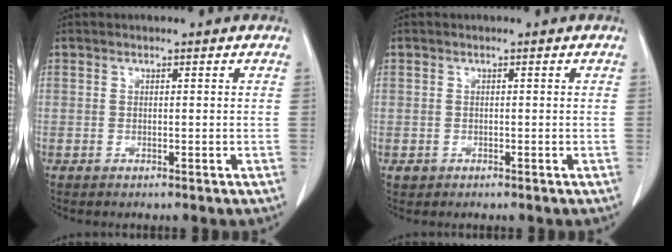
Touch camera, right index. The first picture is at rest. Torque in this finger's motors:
{"motor_torque": [-0.20, -0.01, -0.77, -0.13]}